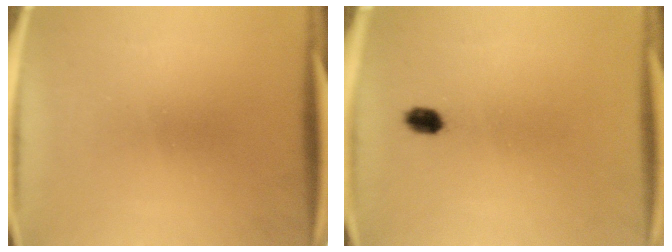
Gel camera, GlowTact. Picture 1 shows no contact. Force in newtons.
{"total": 2.4}